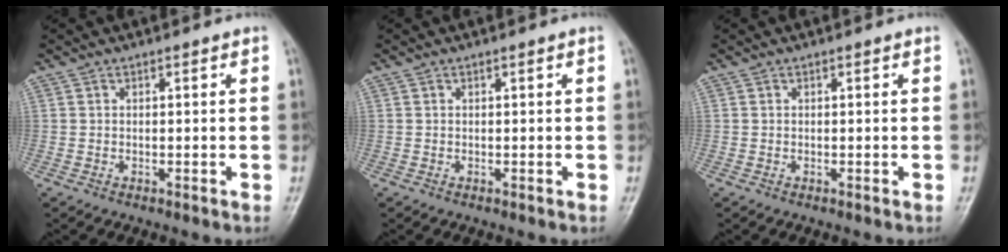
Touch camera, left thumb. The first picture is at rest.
{"total": 0.0}
{"total": 0.0}